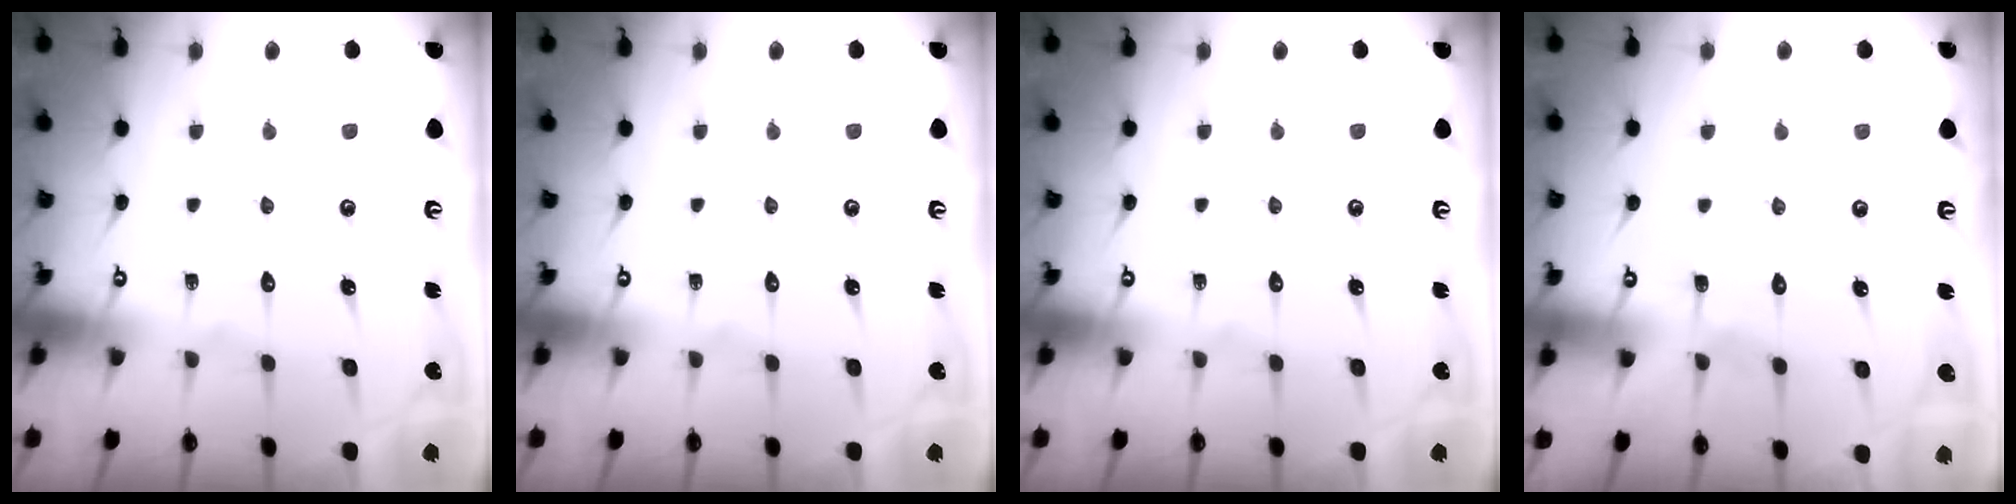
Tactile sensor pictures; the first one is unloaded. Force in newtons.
{"total": 0.0}
{"total": 0.0}
{"total": 2.6, "press": 2.5, "slide": 0.3}